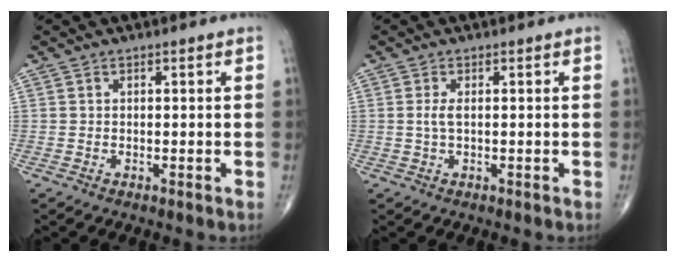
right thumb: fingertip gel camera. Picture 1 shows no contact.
{"total": 1.7, "force": [0.1, 0.5, 1.6], "torque": [-0.045, 0.001, 0.004]}